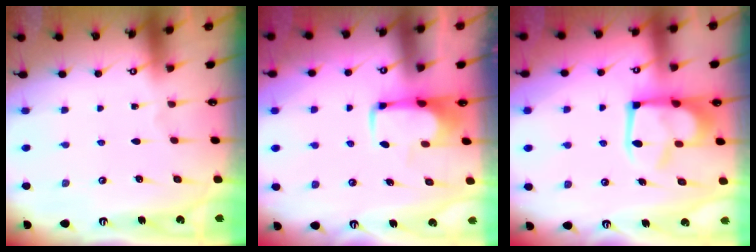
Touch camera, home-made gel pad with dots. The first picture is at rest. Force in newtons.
{"total": 2.0, "press": 1.9, "slide": 0.4}
{"total": 6.8, "press": 6.7, "slide": 1.2}